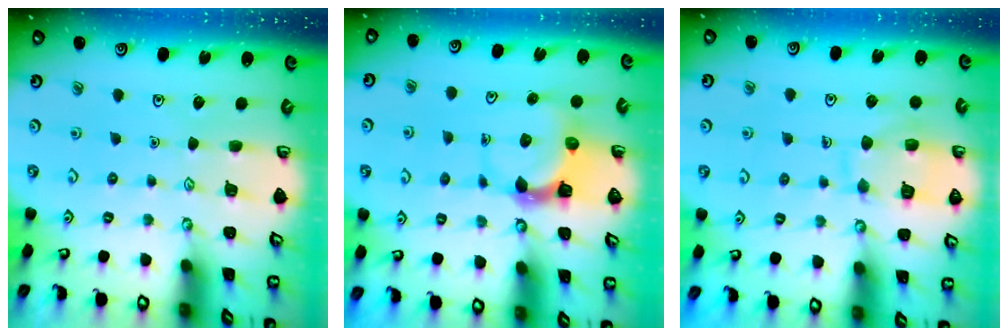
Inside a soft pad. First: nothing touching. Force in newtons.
{"total": 4.8, "press": 4.8, "slide": 0.6}
{"total": 10.7, "press": 10.6, "slide": 0.9}